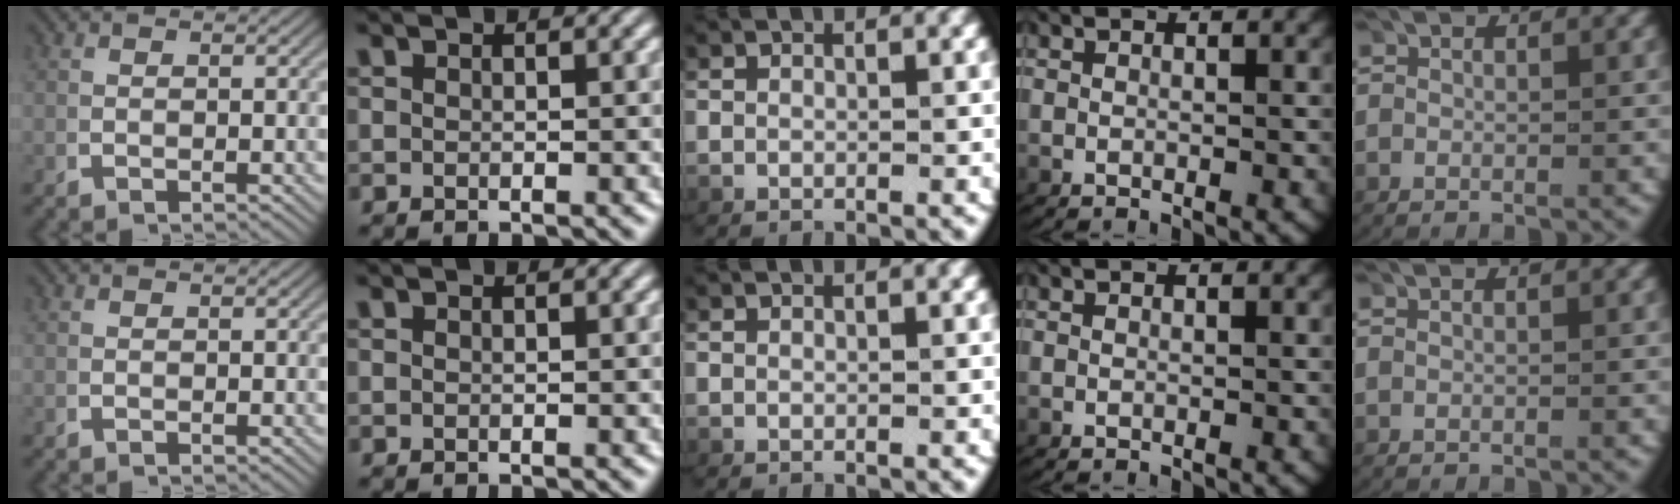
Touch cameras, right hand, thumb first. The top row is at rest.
{"little": {"total": 0.6, "force": [-0.1, -0.5, -0.3], "torque": [0.006, 0.001, -0.001]}}